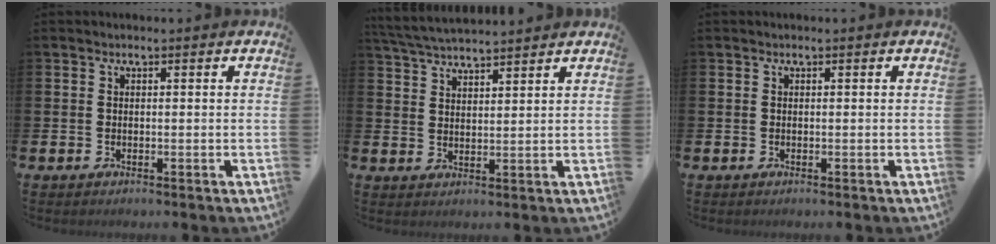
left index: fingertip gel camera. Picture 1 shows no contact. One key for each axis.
{"total": 4.3, "fx": 4.2, "fy": 0.3, "fz": 0.7, "tx": -0.032, "ty": -0.020, "tz": 0.076}
{"total": 0.0}